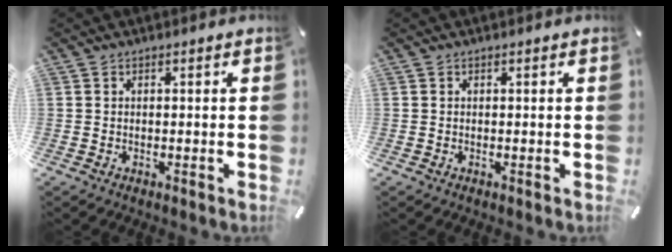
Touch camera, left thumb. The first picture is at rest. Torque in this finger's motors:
{"motor_torque": [-0.15, 0.09, 0.02, -0.02, 0.00]}